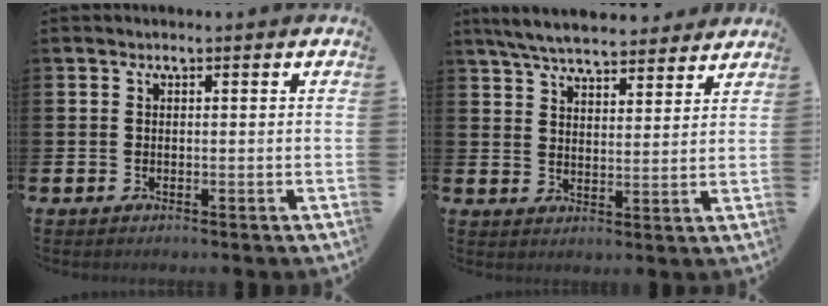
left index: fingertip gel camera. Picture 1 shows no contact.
{"total": 6.4, "force": [6.1, 1.1, 1.5], "torque": [-0.046, -0.031, 0.110]}